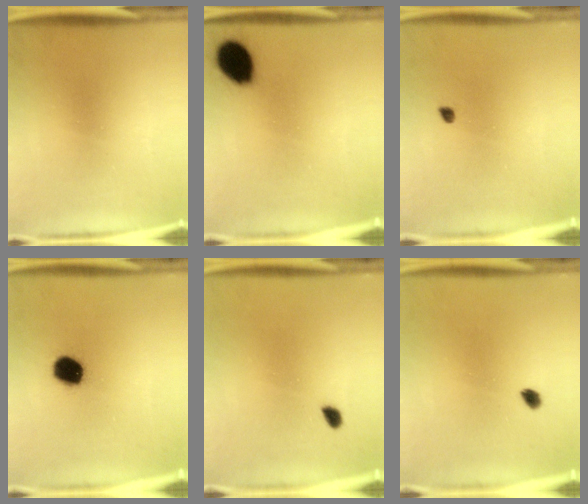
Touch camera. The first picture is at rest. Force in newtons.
{"total": 10.3}
{"total": 1.0}
{"total": 9.7}
{"total": 1.7}
{"total": 1.7}